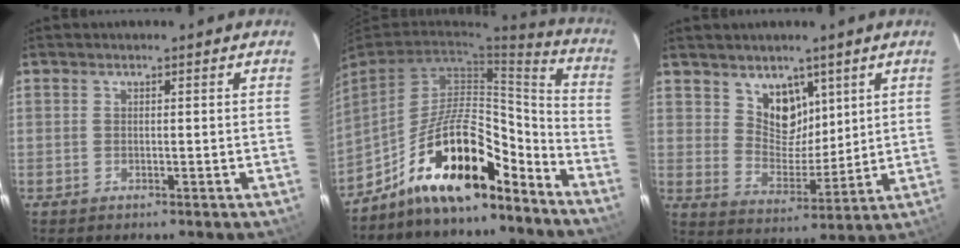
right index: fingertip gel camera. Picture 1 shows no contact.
{"total": 16.6, "force": [-12.1, 5.0, 10.2], "torque": [-0.185, 0.020, -0.205]}
{"total": 8.2, "force": [5.0, 5.7, 3.2], "torque": [-0.044, -0.005, 0.098]}